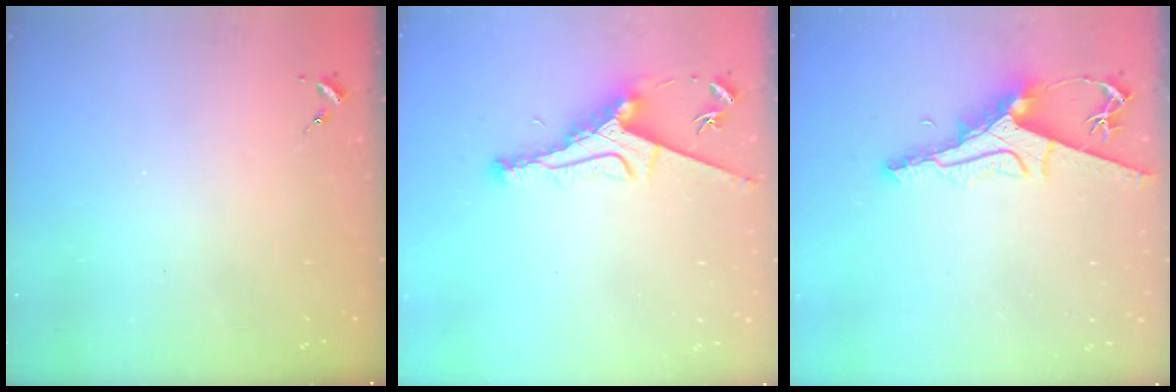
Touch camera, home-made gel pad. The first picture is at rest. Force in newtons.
{"total": 9.7, "press": 9.6, "slide": 0.8}
{"total": 13.8, "press": 13.8, "slide": 1.0}